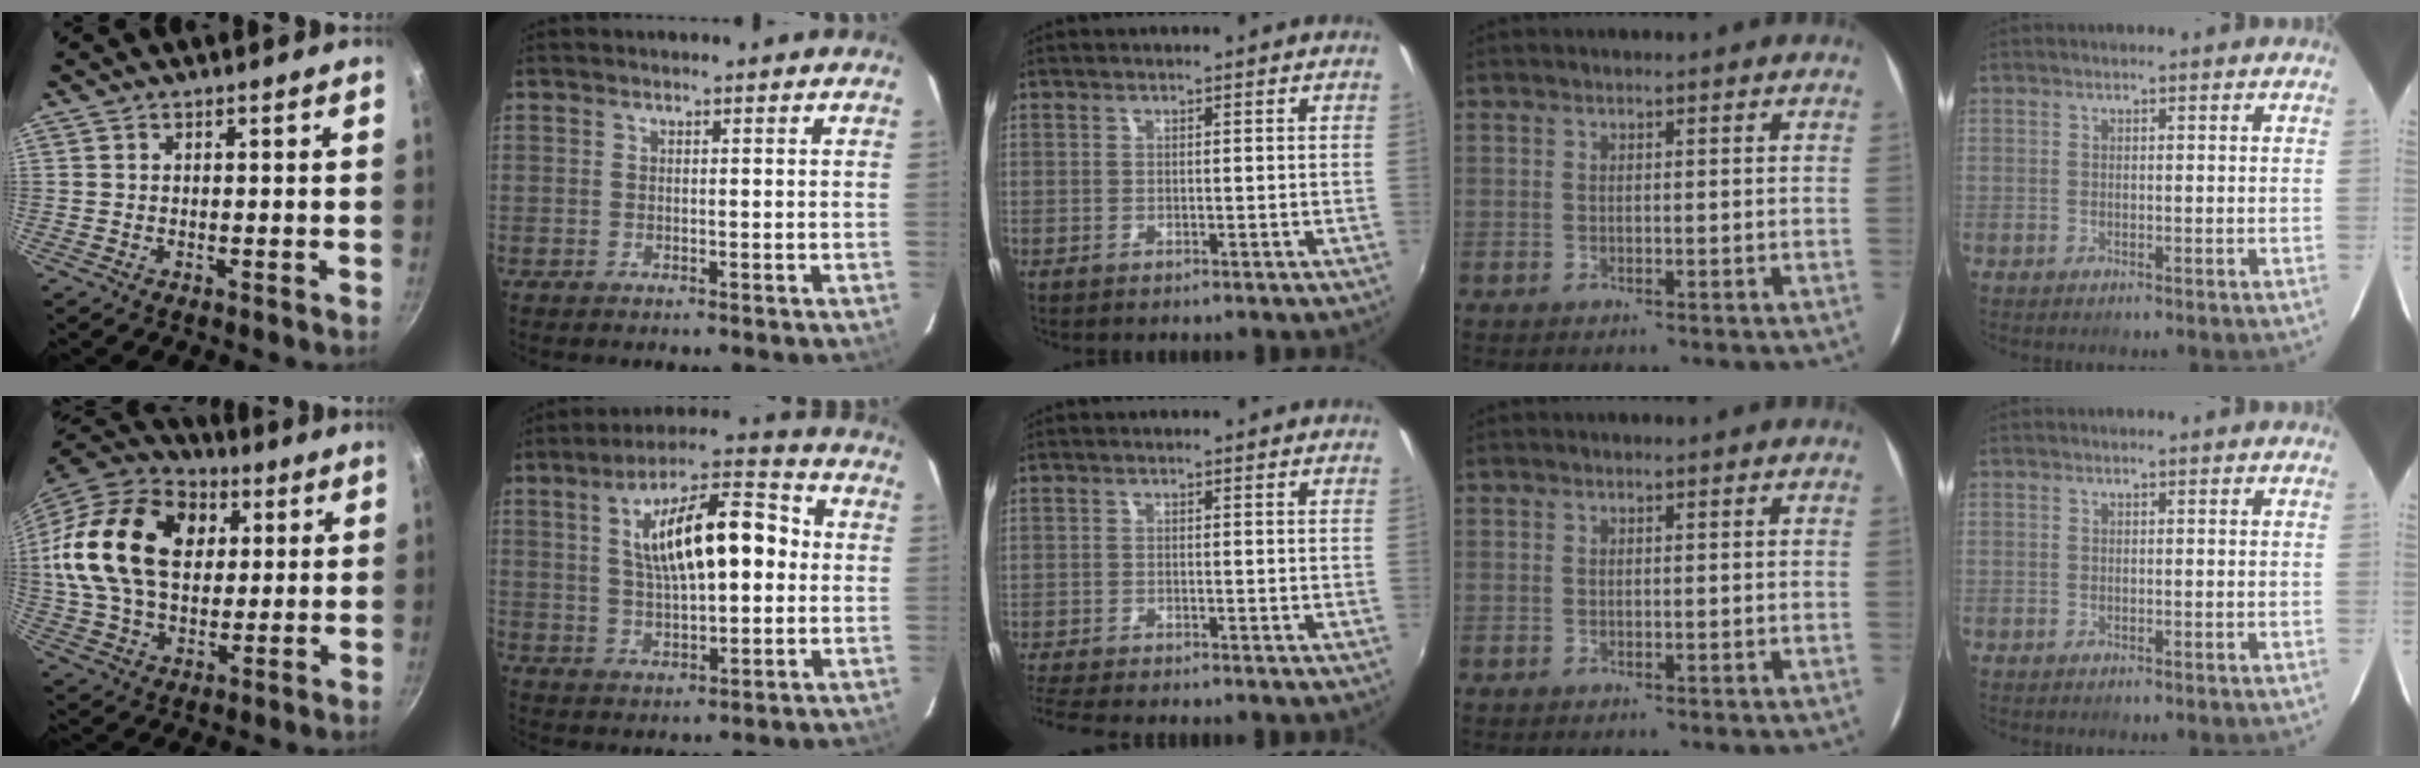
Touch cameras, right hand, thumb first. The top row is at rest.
{"thumb": {"total": 25.4, "force": [6.0, 17.1, 17.7], "torque": [-0.309, 0.014, 0.098]}, "index": {"total": 16.5, "force": [2.7, 6.2, 15.1], "torque": [-0.251, 0.031, 0.046]}, "middle": {"total": 5.7, "force": [-5.2, 0.3, 2.1], "torque": [-0.062, -0.024, -0.093]}}